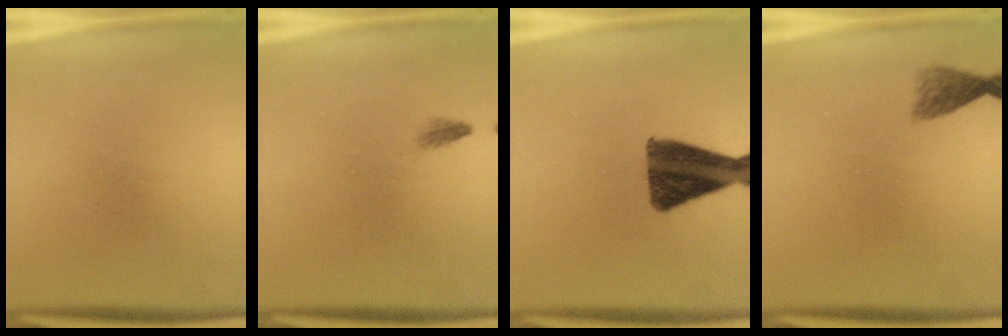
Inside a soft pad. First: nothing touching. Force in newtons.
{"total": 0.7}
{"total": 12.5}
{"total": 2.3}